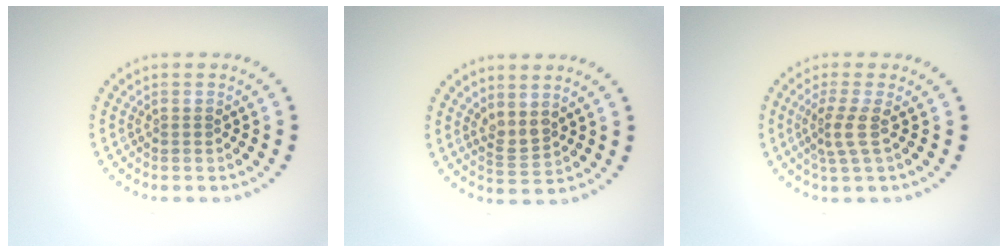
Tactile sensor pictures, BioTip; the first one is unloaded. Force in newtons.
{"total": 1.7, "press": 1.4, "slide": 0.9}
{"total": 2.3, "press": 1.6, "slide": 1.6}